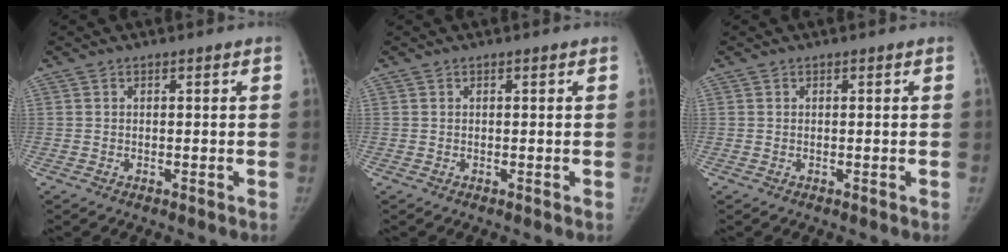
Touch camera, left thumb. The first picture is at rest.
{"total": 0.0}
{"total": 0.0}